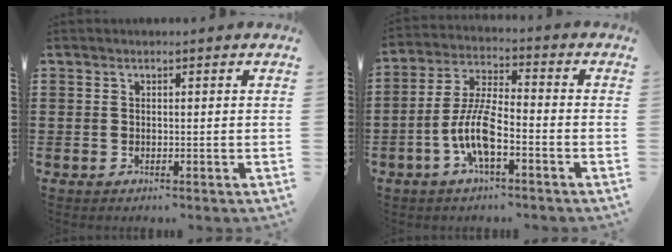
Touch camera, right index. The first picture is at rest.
{"total": 8.1, "force": [-3.2, 2.4, 7.0], "torque": [-0.168, -0.010, -0.067]}